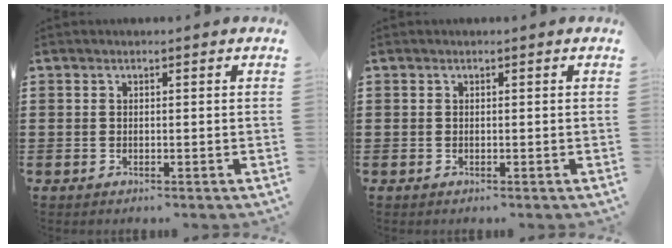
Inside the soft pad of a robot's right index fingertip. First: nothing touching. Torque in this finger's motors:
{"motor_torque": [0.00, 0.00, 0.01, -0.01]}